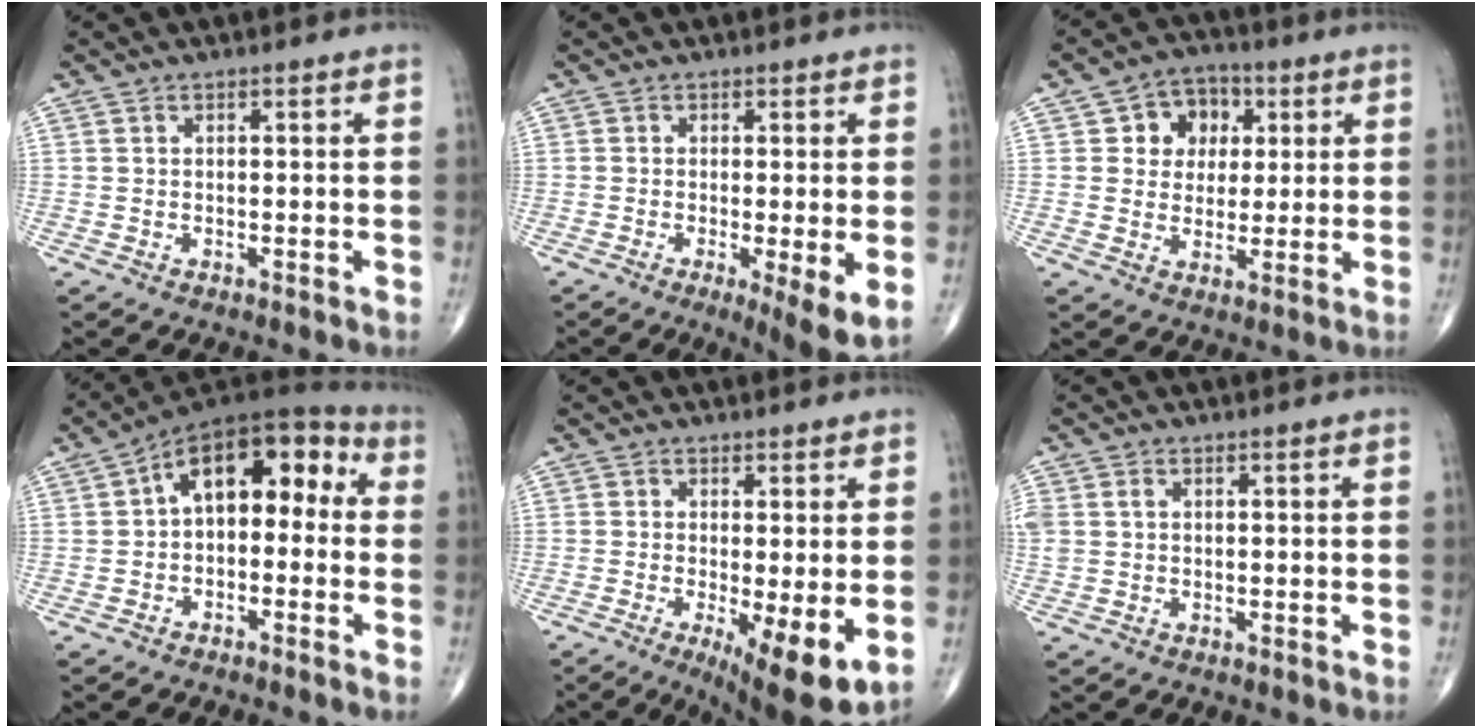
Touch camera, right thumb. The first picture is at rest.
{"total": 6.8, "force": [-1.4, 1.4, 6.5], "torque": [-0.106, -0.023, -0.024]}
{"total": 8.5, "force": [2.5, 7.2, 3.8], "torque": [-0.009, 0.000, 0.034]}
{"total": 13.5, "force": [1.3, 7.9, 10.8], "torque": [-0.119, 0.047, 0.001]}
{"total": 10.7, "force": [-2.3, 3.1, 10.0], "torque": [-0.150, -0.028, -0.029]}
{"total": 3.2, "force": [0.6, 2.4, 2.0], "torque": [-0.059, 0.013, 0.018]}